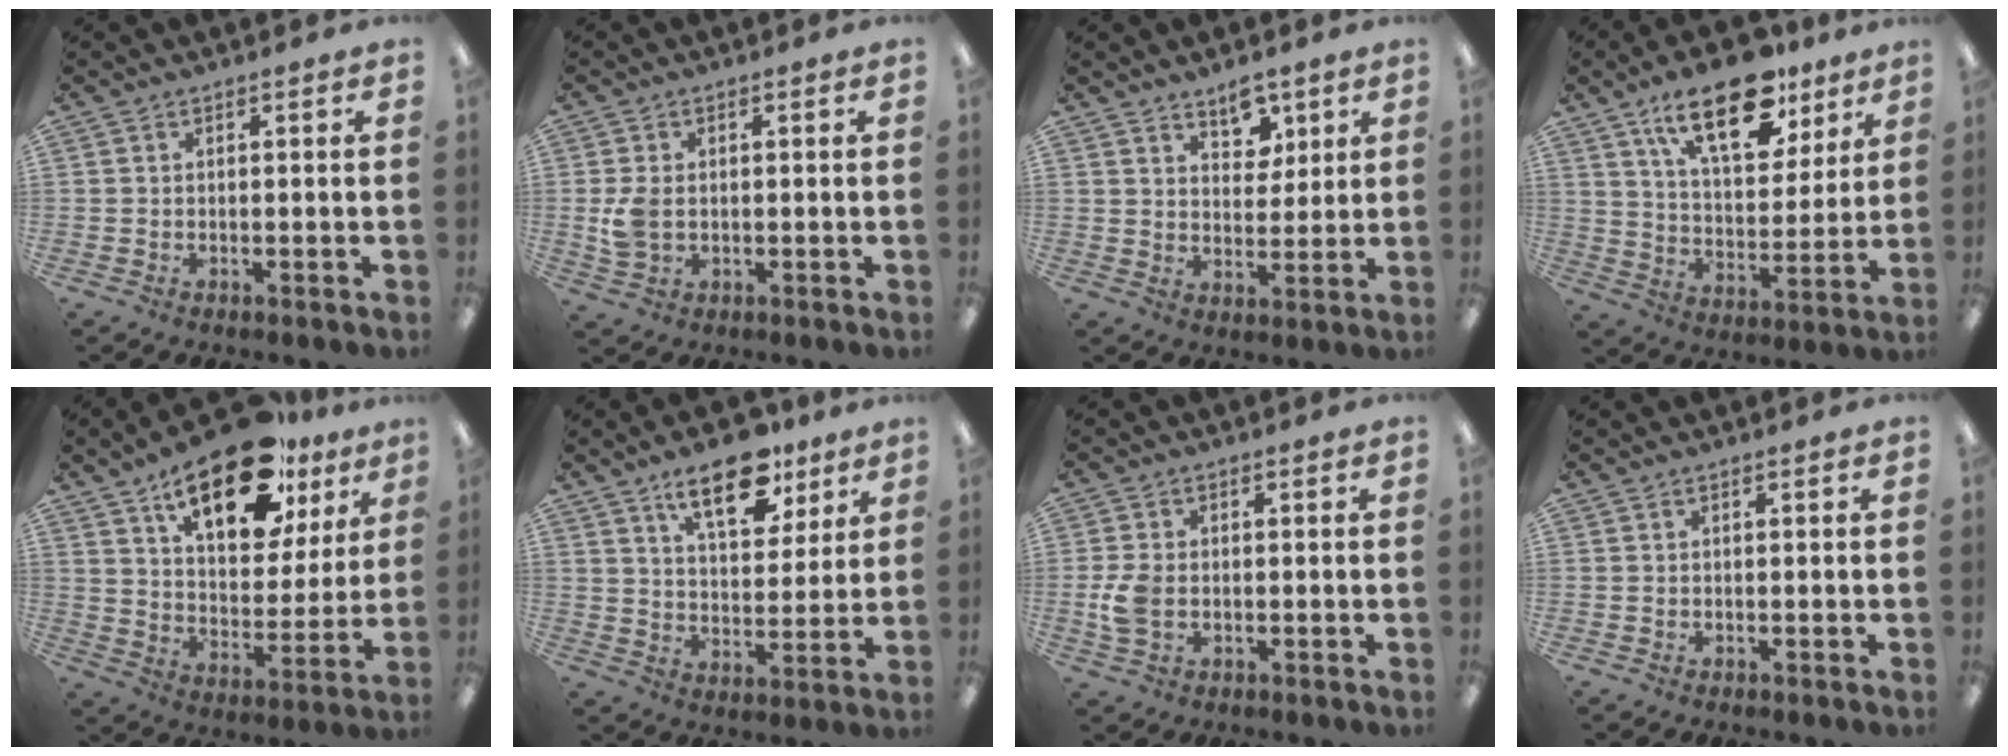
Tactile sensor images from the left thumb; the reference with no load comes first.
{"total": 5.5, "force": [0.0, 3.7, 4.0], "torque": [-0.086, -0.002, -0.003]}
{"total": 7.0, "force": [5.2, 4.2, 2.3], "torque": [-0.014, -0.026, 0.089]}
{"total": 19.6, "force": [12.4, 9.0, 12.3], "torque": [-0.190, -0.055, 0.207]}
{"total": 21.8, "force": [14.2, 9.9, 13.2], "torque": [-0.199, -0.073, 0.240]}
{"total": 14.6, "force": [9.6, 6.9, 8.5], "torque": [-0.118, -0.045, 0.165]}
{"total": 5.9, "force": [-0.7, 4.1, 4.3], "torque": [-0.099, 0.001, -0.014]}
{"total": 0.0}